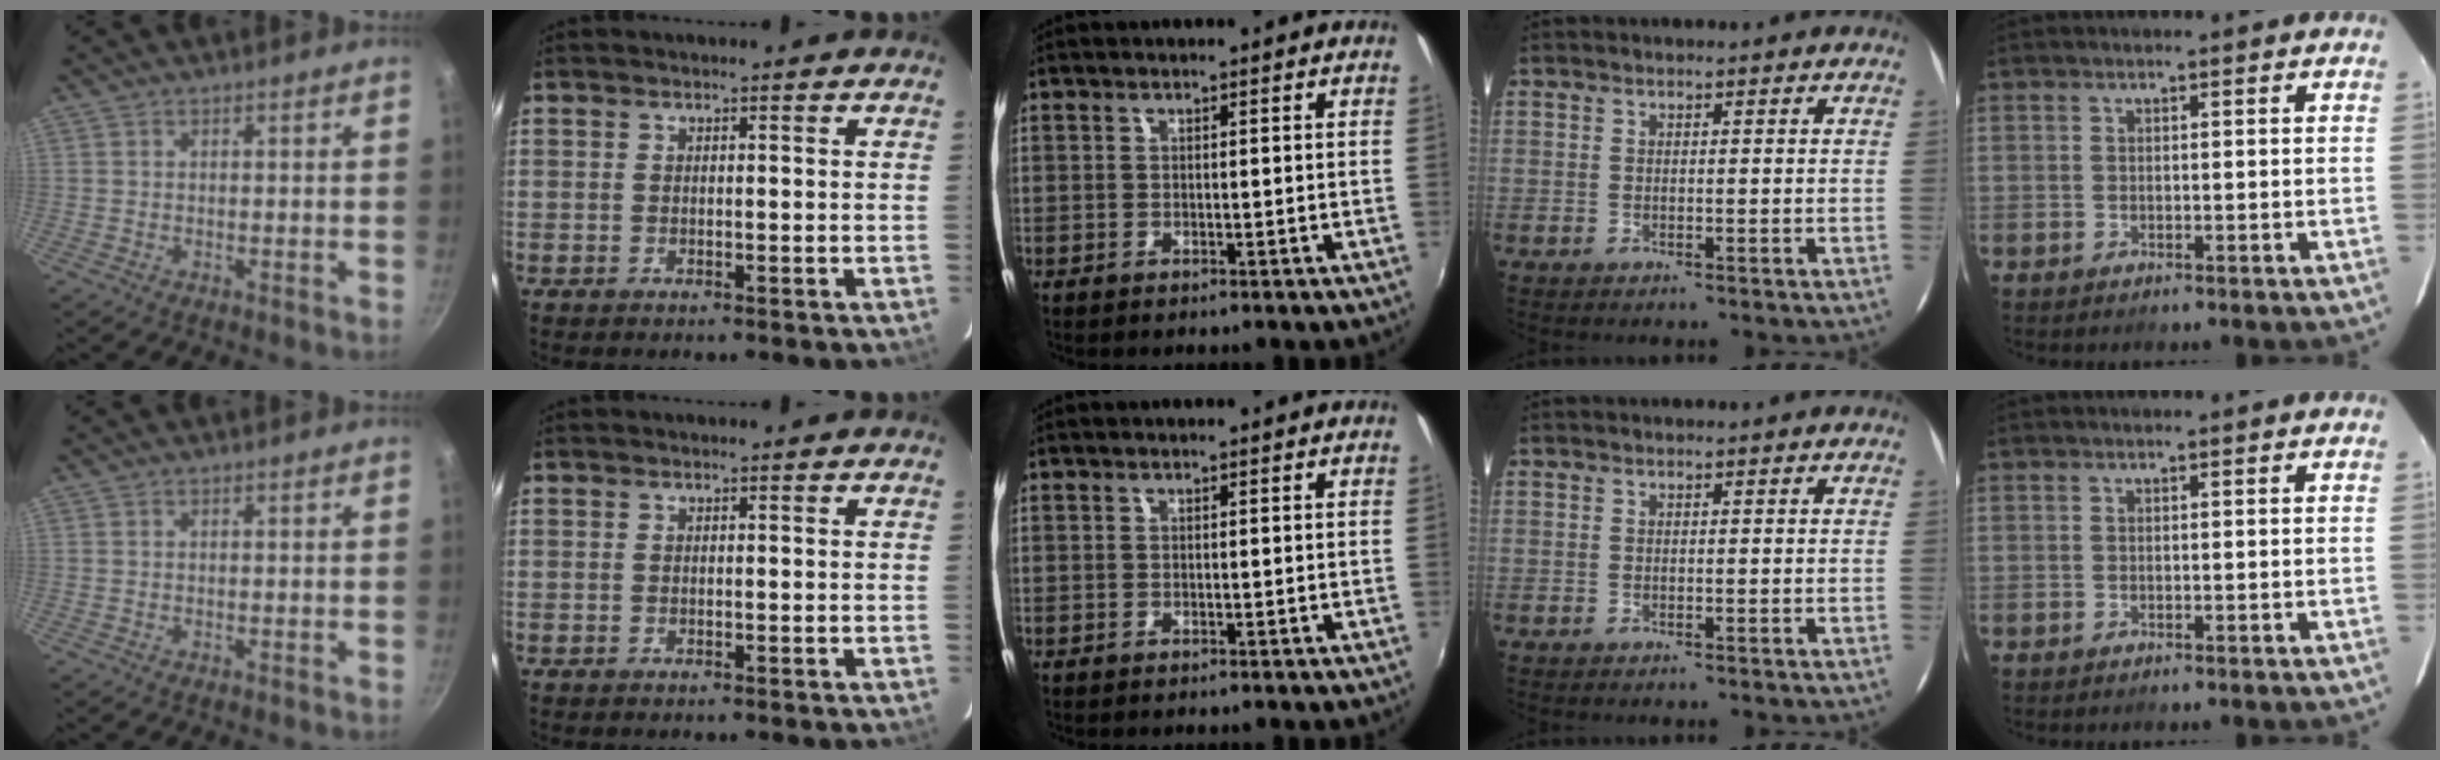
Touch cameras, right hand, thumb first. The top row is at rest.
{}